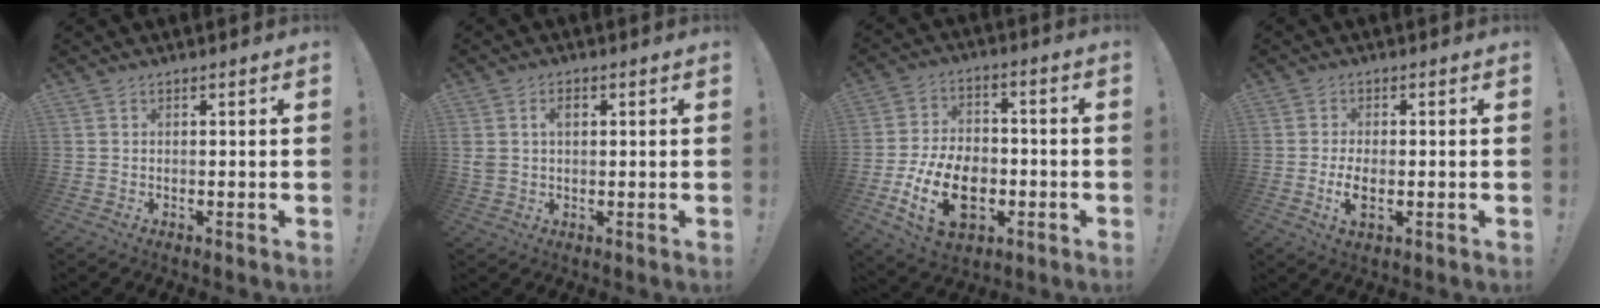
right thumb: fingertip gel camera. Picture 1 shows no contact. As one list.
[{"total": 3.8, "force": [1.0, 2.7, 2.5], "torque": [-0.046, 0.006, 0.016]}, {"total": 18.0, "force": [-5.8, 12.3, 11.8], "torque": [-0.204, 0.033, -0.091]}, {"total": 4.7, "force": [-0.9, 2.4, 3.9], "torque": [-0.068, -0.002, -0.016]}]